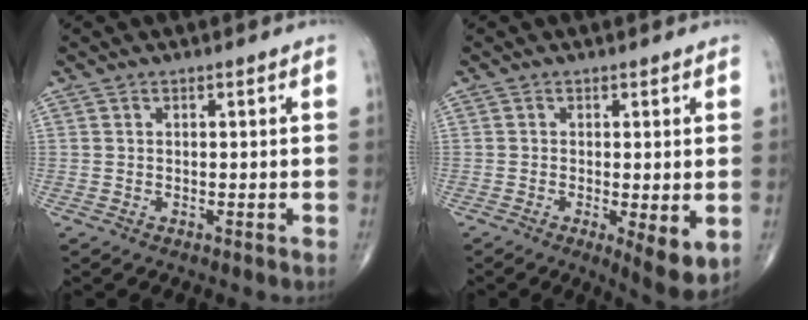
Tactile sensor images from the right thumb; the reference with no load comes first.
{"total": 6.5, "force": [-1.3, 1.9, 6.0], "torque": [-0.092, -0.021, -0.019]}